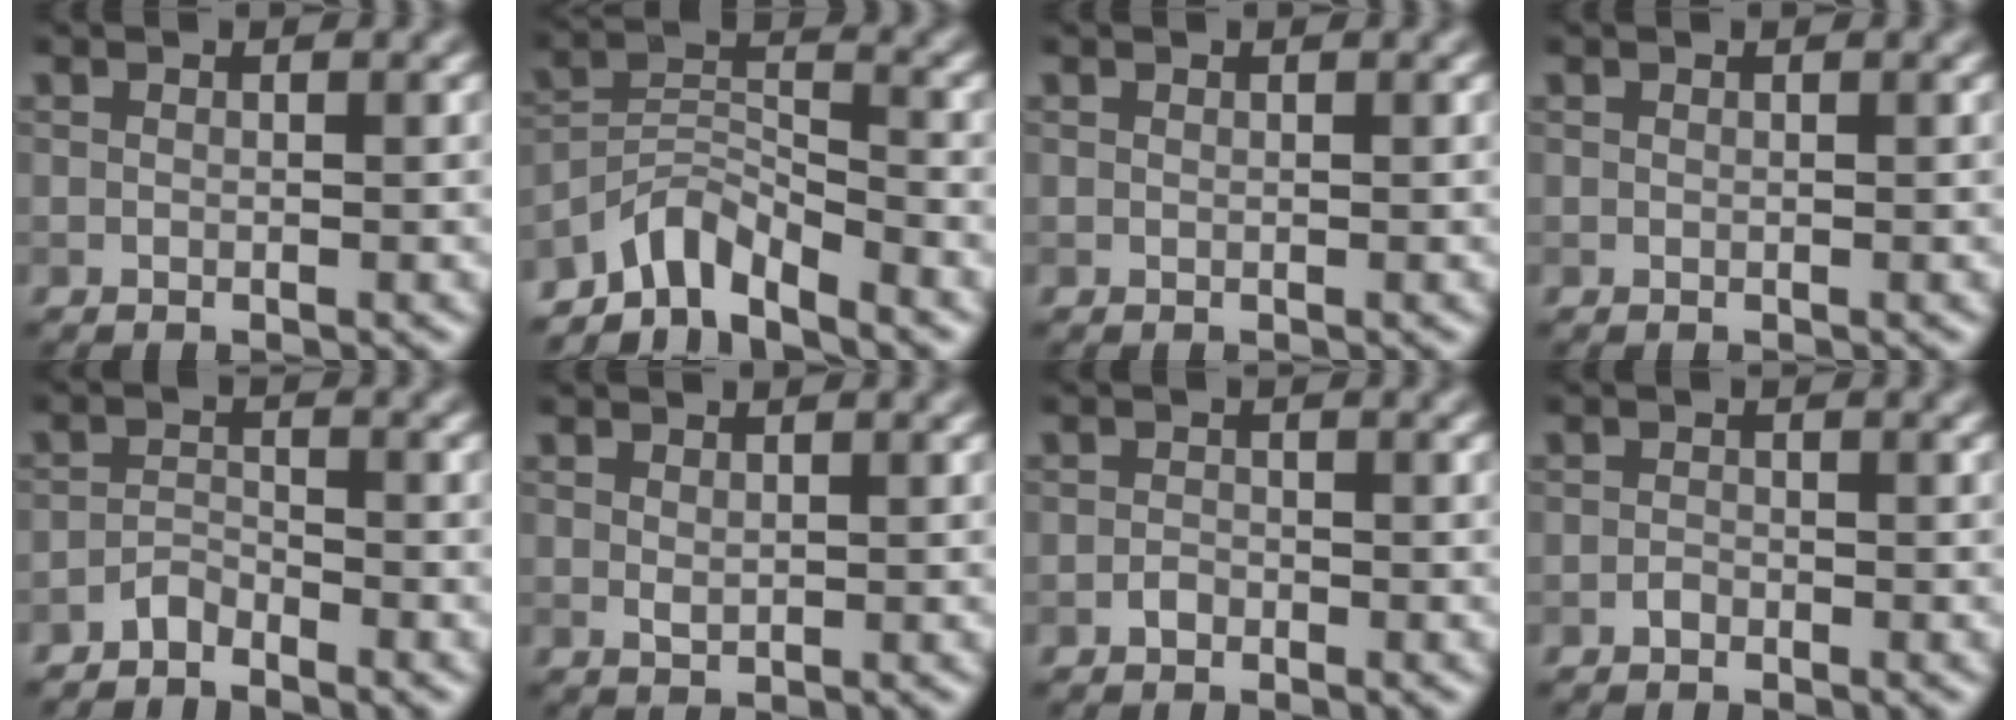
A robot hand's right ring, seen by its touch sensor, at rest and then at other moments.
{"total": 4.5, "force": [-4.0, 1.2, 1.6], "torque": [-0.020, 0.004, -0.088]}
{"total": 0.0}
{"total": 0.0}
{"total": 1.7, "force": [-1.6, 0.4, 0.4], "torque": [-0.006, 0.009, -0.034]}
{"total": 0.7, "force": [0.2, 0.4, 0.5], "torque": [-0.013, -0.001, 0.006]}
{"total": 0.9, "force": [-0.6, 0.5, 0.4], "torque": [-0.007, 0.002, -0.014]}
{"total": 0.7, "force": [-0.6, 0.4, 0.3], "torque": [-0.005, 0.001, -0.012]}